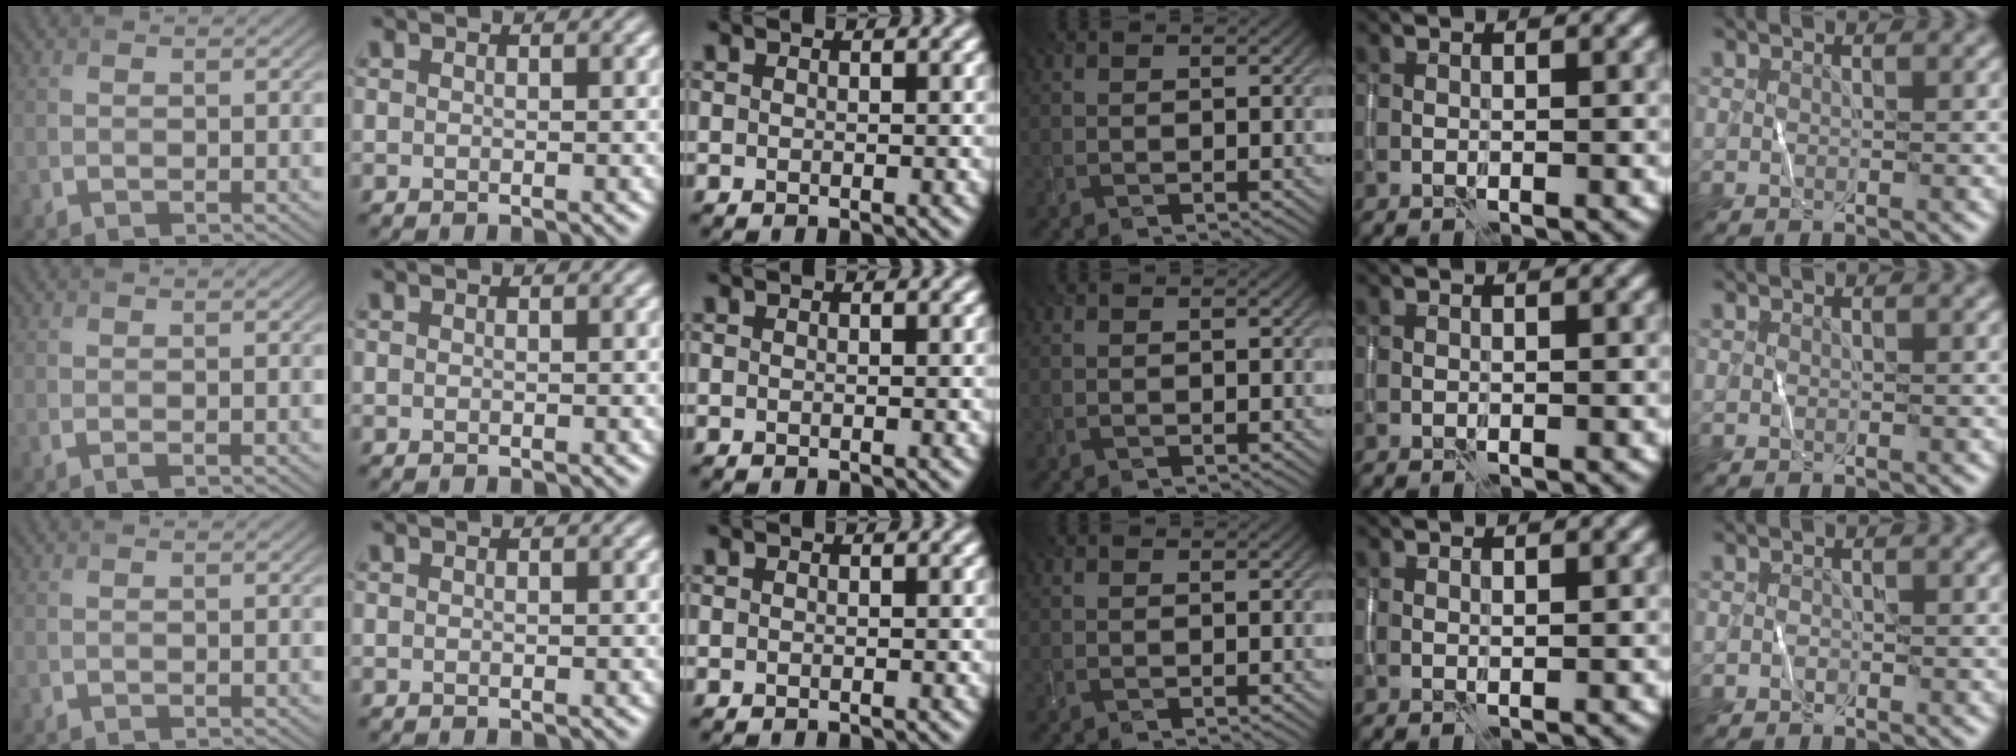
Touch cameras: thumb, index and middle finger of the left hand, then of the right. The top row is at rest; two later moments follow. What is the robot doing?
{"motion": "wipe", "object": "whiteboard"}